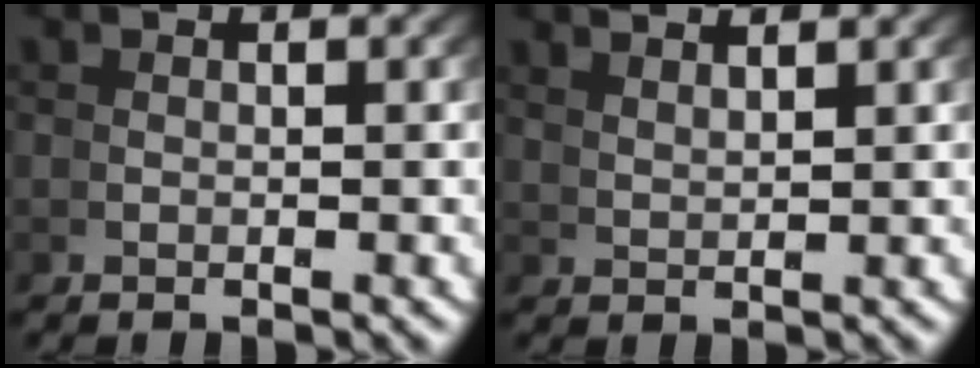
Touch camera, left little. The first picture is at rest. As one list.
[{"total": 2.9, "force": [2.7, -0.8, 0.4], "torque": [0.002, 0.005, 0.056]}]